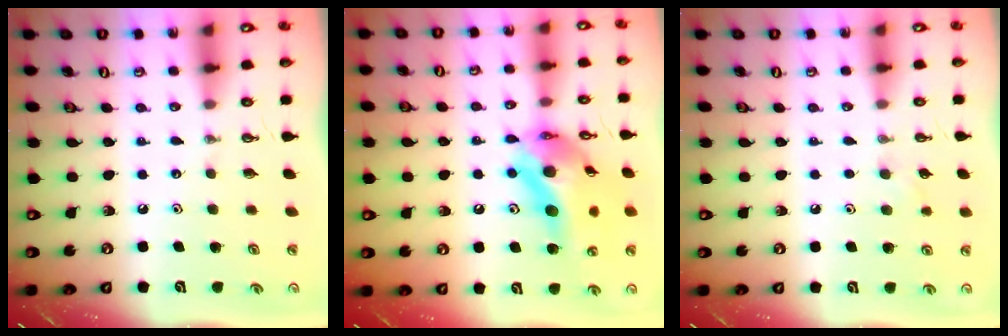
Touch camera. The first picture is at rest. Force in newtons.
{"total": 18.0, "press": 17.9, "slide": 2.0}
{"total": 6.8, "press": 5.2, "slide": 4.2}